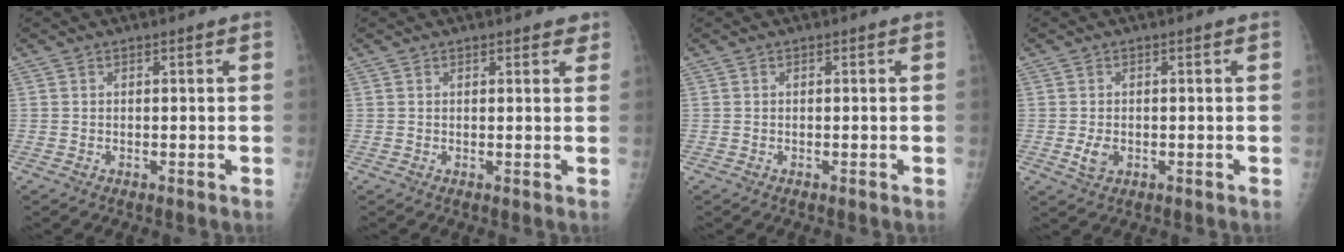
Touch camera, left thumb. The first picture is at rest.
{"total": 2.3, "force": [1.8, 0.9, 1.2], "torque": [0.004, -0.004, 0.017]}
{"total": 0.0}
{"total": 2.6, "force": [-0.4, 1.7, 1.9], "torque": [-0.035, -0.004, -0.003]}